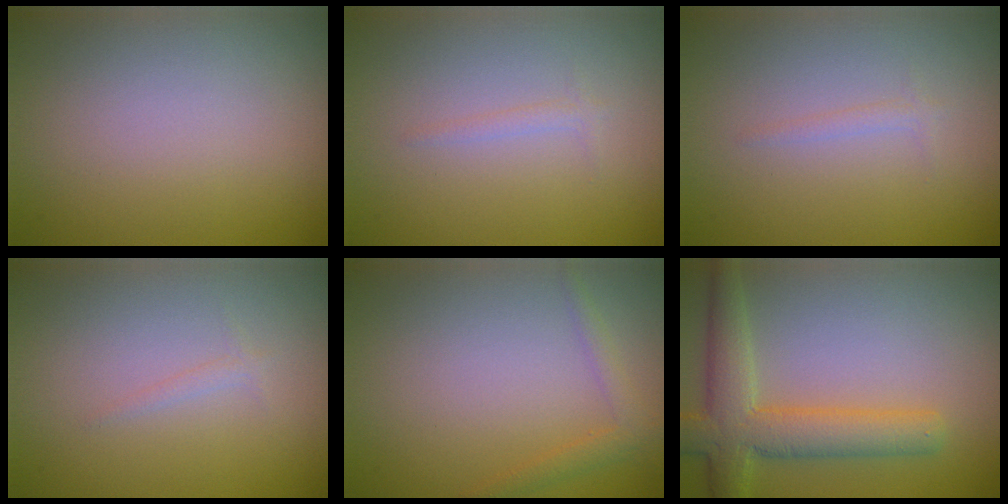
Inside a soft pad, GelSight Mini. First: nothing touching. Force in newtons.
{"total": 1.0, "press": 1.0, "slide": 0.1}
{"total": 1.0, "press": 1.0, "slide": 0.1}
{"total": 0.6, "press": 0.6, "slide": 0.0}
{"total": 1.6, "press": 1.6, "slide": 0.1}
{"total": 5.4, "press": 5.4, "slide": 0.2}